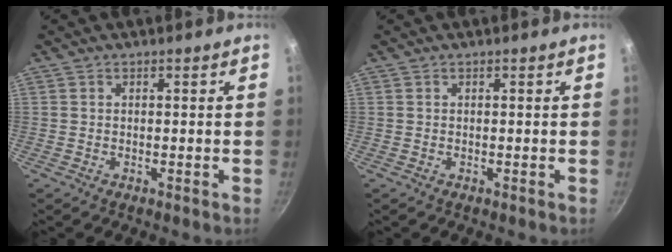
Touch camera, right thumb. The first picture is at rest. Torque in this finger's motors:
{"motor_torque": [0.00, 0.00, 0.00, 0.00, 0.00]}